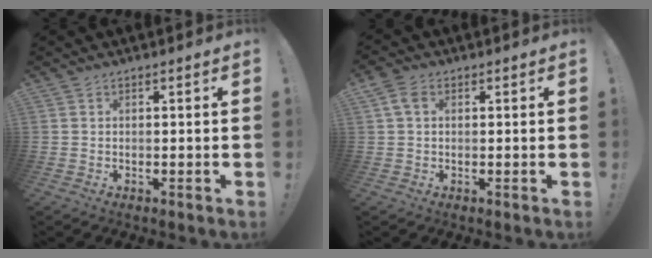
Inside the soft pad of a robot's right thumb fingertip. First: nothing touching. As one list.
[{"total": 4.3, "force": [1.5, 2.7, 2.9], "torque": [-0.052, 0.004, 0.030]}]